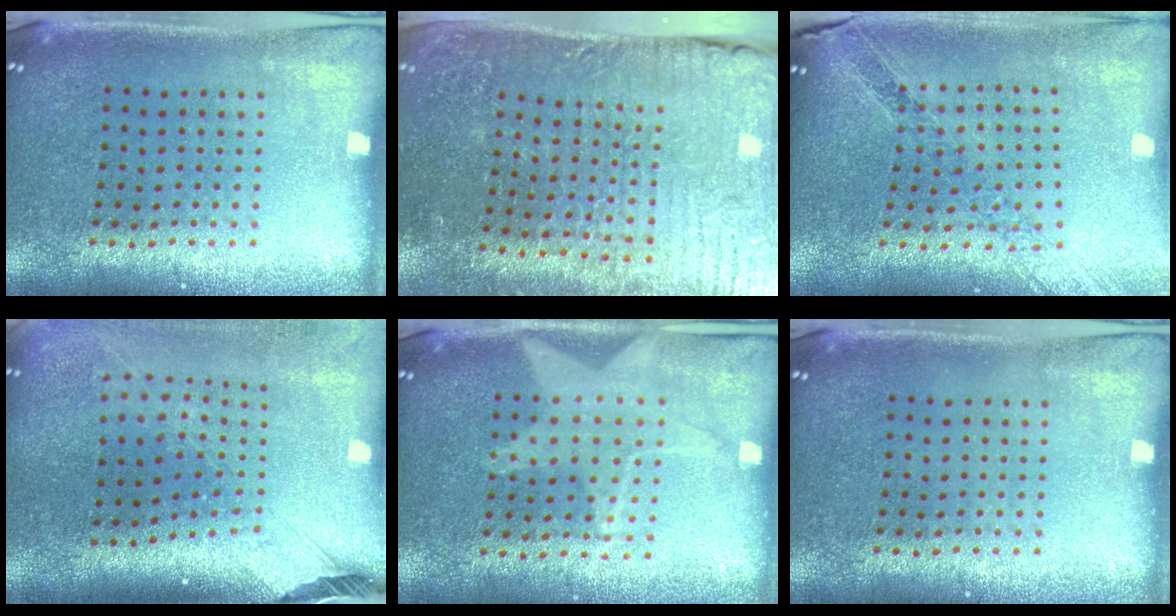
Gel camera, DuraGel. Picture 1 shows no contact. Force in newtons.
{"total": 4.1, "press": 4.1, "slide": 0.5}
{"total": 1.0, "press": 1.0, "slide": 0.2}
{"total": 2.7, "press": 2.0, "slide": 1.8}
{"total": 0.9, "press": 0.9, "slide": 0.0}
{"total": 0.0}